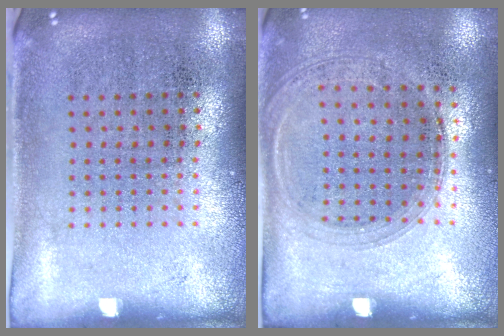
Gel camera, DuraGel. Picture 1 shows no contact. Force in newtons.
{"total": 1.3, "press": 1.2, "slide": 0.5}